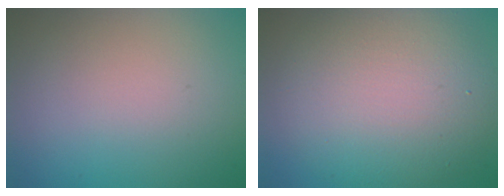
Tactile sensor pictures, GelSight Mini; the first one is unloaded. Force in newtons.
{"total": 8.4, "press": 8.4, "slide": 0.4}